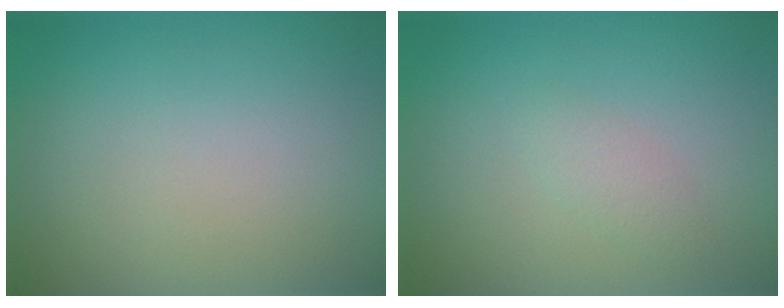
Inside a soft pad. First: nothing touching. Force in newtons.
{"total": 1.3, "press": 1.3, "slide": 0.1}